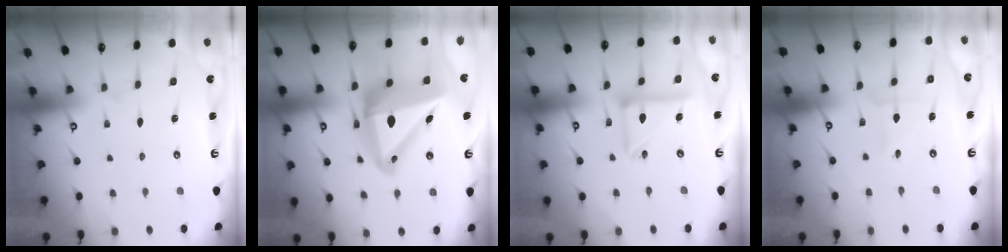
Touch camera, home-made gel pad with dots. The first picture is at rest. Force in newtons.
{"total": 19.7, "press": 19.5, "slide": 3.0}
{"total": 13.8, "press": 13.6, "slide": 2.2}
{"total": 2.8, "press": 2.6, "slide": 0.9}